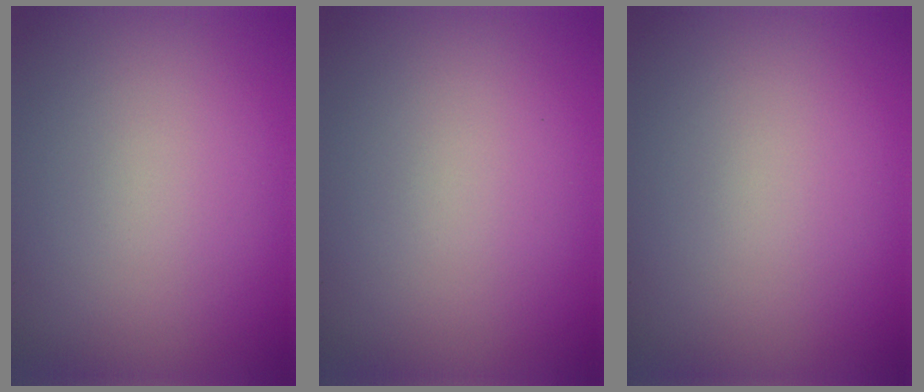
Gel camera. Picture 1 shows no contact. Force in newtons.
{"total": 0.0}
{"total": 0.0}